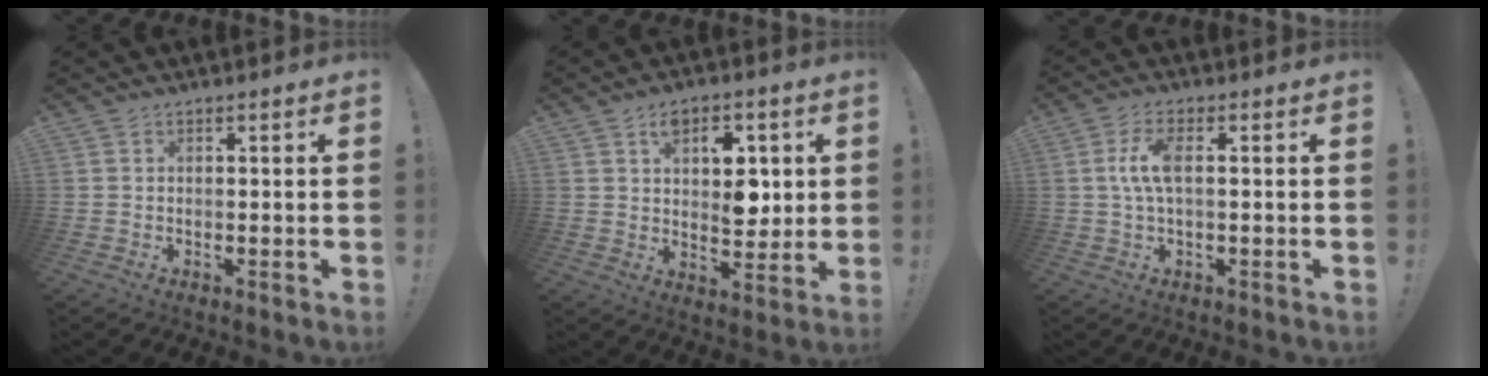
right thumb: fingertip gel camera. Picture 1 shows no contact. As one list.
[{"total": 10.5, "force": [3.6, 7.0, 6.9], "torque": [-0.078, -0.014, 0.064]}, {"total": 7.2, "force": [0.4, 2.6, 6.7], "torque": [-0.131, 0.001, 0.006]}]